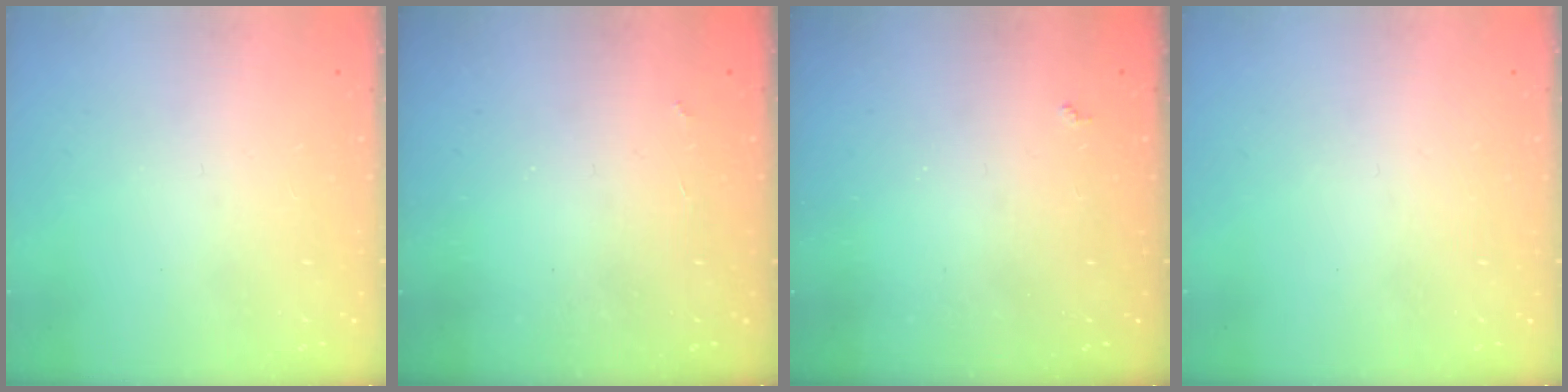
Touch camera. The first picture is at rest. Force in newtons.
{"total": 2.5, "press": 2.5, "slide": 0.5}
{"total": 2.0, "press": 1.9, "slide": 0.5}
{"total": 0.0}